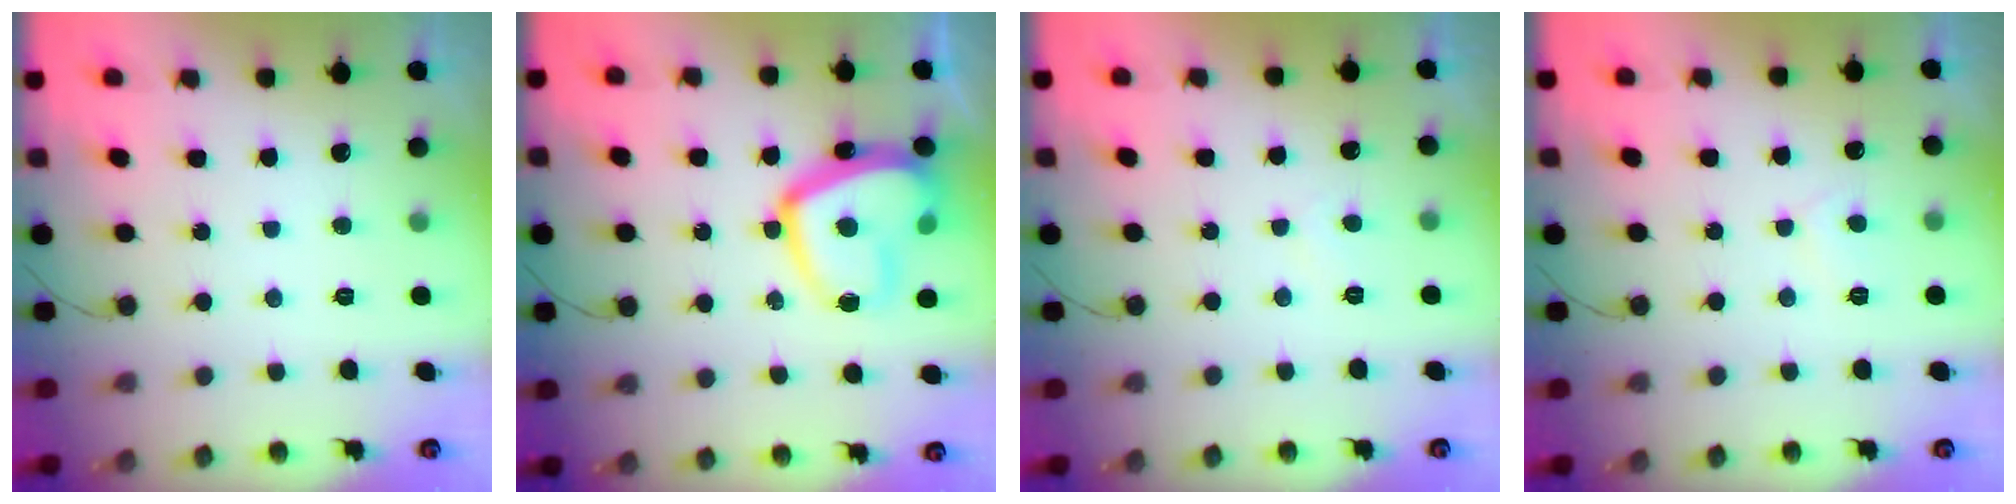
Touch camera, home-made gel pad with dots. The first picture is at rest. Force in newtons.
{"total": 18.4, "press": 18.3, "slide": 2.0}
{"total": 2.5, "press": 2.4, "slide": 0.5}
{"total": 5.4, "press": 5.4, "slide": 0.5}